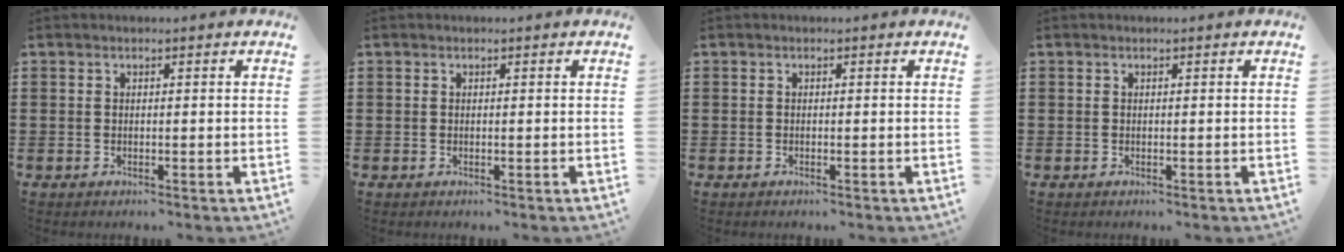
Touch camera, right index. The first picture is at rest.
{"total": 0.0}
{"total": 0.0}
{"total": 0.0}